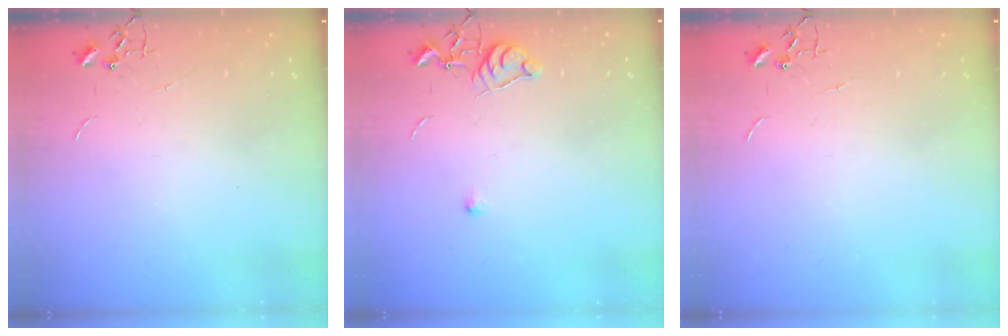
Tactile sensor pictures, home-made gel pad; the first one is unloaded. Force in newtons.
{"total": 5.9, "press": 5.8, "slide": 0.8}
{"total": 0.0}